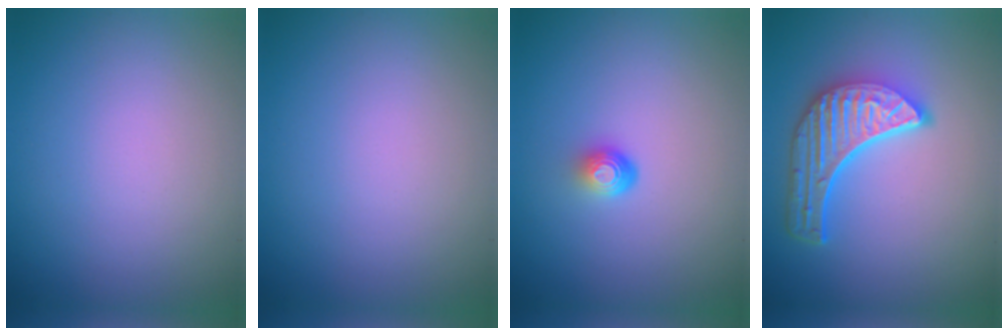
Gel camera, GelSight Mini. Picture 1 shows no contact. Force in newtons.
{"total": 0.0}
{"total": 1.8, "press": 1.1, "slide": 1.4}
{"total": 5.6, "press": 4.4, "slide": 3.6}